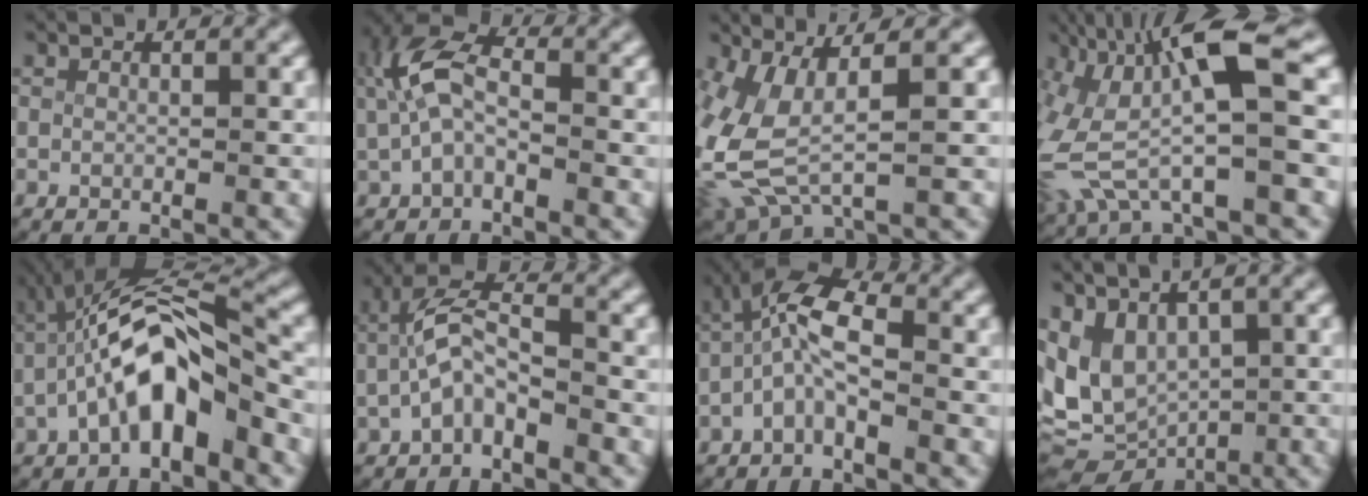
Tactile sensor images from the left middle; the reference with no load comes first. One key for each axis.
{"total": 5.1, "fx": 0.3, "fy": 3.3, "fz": 3.8, "tx": -0.088, "ty": -0.003, "tz": 0.005}
{"total": 7.6, "fx": 0.6, "fy": 5.3, "fz": 5.4, "tx": -0.139, "ty": -0.017, "tz": 0.019}
{"total": 9.0, "fx": 1.1, "fy": 4.7, "fz": 7.7, "tx": -0.164, "ty": -0.002, "tz": 0.020}
{"total": 8.1, "fx": -0.7, "fy": 3.9, "fz": 7.0, "tx": -0.128, "ty": 0.011, "tz": -0.015}
{"total": 4.5, "fx": -1.1, "fy": 2.8, "fz": 3.3, "tx": -0.067, "ty": -0.004, "tz": -0.025}
{"total": 6.1, "fx": -0.6, "fy": 4.0, "fz": 4.5, "tx": -0.096, "ty": -0.012, "tz": -0.018}
{"total": 11.8, "fx": -0.8, "fy": 10.3, "fz": 5.6, "tx": -0.141, "ty": -0.049, "tz": -0.003}